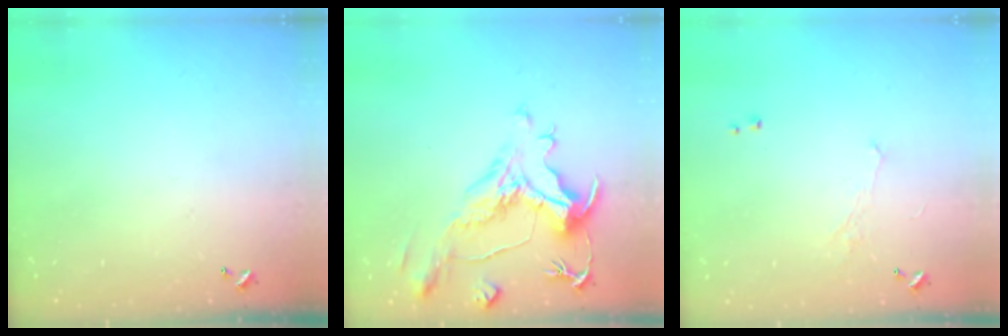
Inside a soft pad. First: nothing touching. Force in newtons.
{"total": 1.9, "press": 0.9, "slide": 1.7}
{"total": 0.9, "press": 0.7, "slide": 0.5}